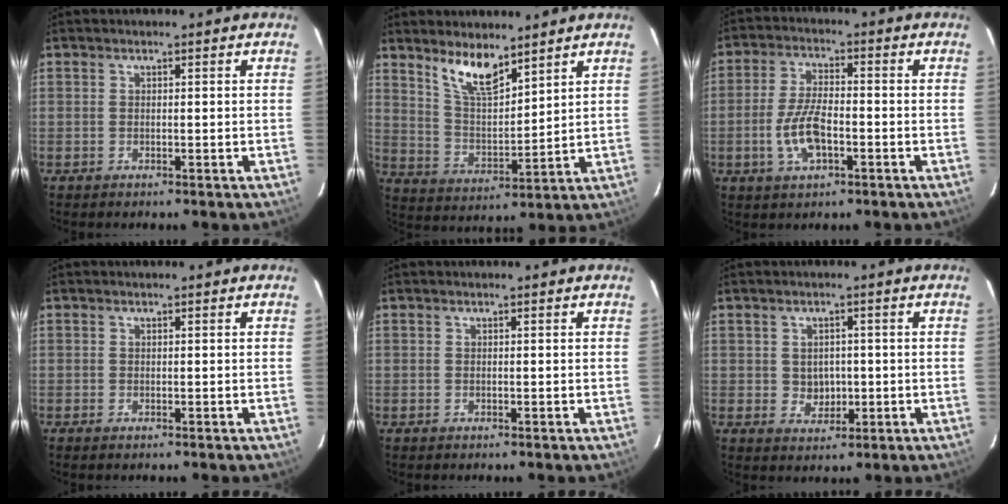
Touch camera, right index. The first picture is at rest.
{"total": 9.3, "force": [7.0, 2.8, 5.6], "torque": [-0.102, -0.003, 0.141]}
{"total": 8.4, "force": [-2.7, 3.4, 7.1], "torque": [-0.150, -0.001, -0.049]}
{"total": 0.0}
{"total": 0.0}
{"total": 3.8, "force": [-0.1, 3.5, 1.4], "torque": [-0.025, 0.004, 0.007]}